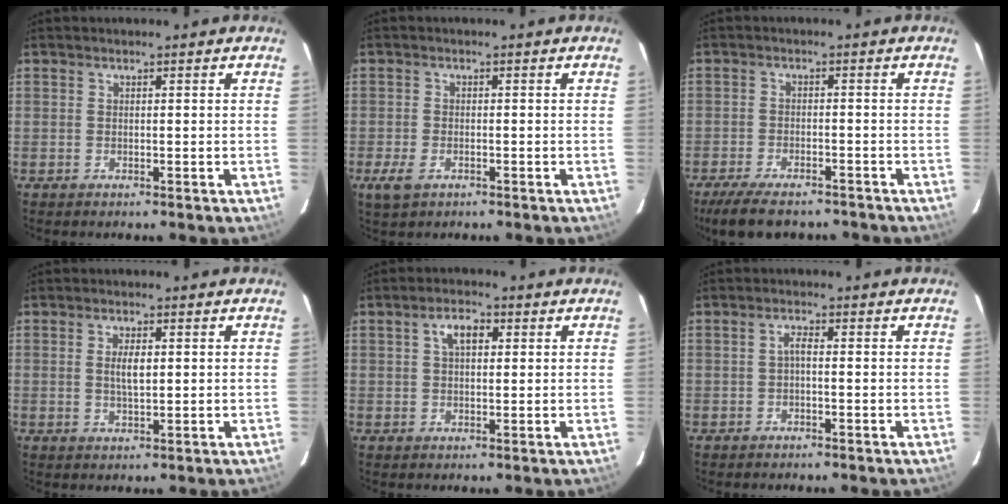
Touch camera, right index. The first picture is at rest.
{"total": 3.9, "force": [-2.1, 2.2, 2.4], "torque": [-0.057, -0.008, -0.038]}
{"total": 11.6, "force": [-9.6, 3.6, 5.6], "torque": [-0.125, -0.023, -0.152]}
{"total": 3.4, "force": [0.5, 1.3, 3.1], "torque": [-0.055, -0.001, 0.010]}
{"total": 4.1, "force": [1.3, 2.3, 3.2], "torque": [-0.056, 0.014, 0.024]}
{"total": 1.5, "force": [-0.4, 0.4, 1.3], "torque": [-0.027, 0.007, -0.009]}